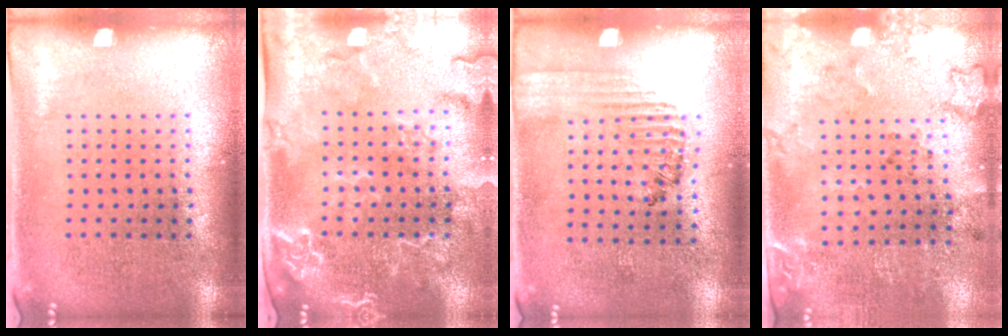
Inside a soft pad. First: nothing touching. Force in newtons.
{"total": 2.8, "press": 2.5, "slide": 1.3}
{"total": 1.3, "press": 1.0, "slide": 0.8}
{"total": 2.0, "press": 1.5, "slide": 1.4}